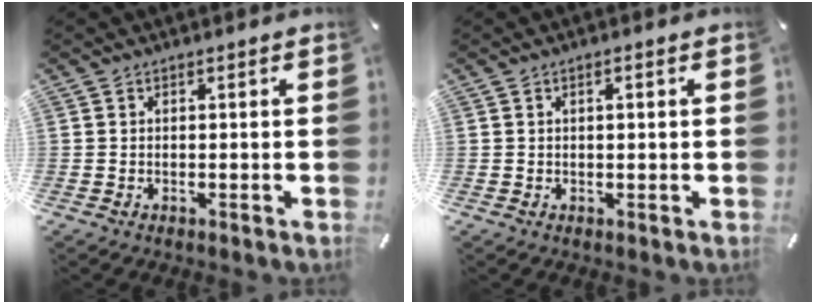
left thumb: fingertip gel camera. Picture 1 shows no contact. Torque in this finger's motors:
{"motor_torque": [-0.08, -0.29, -0.07, 0.13, 0.01]}